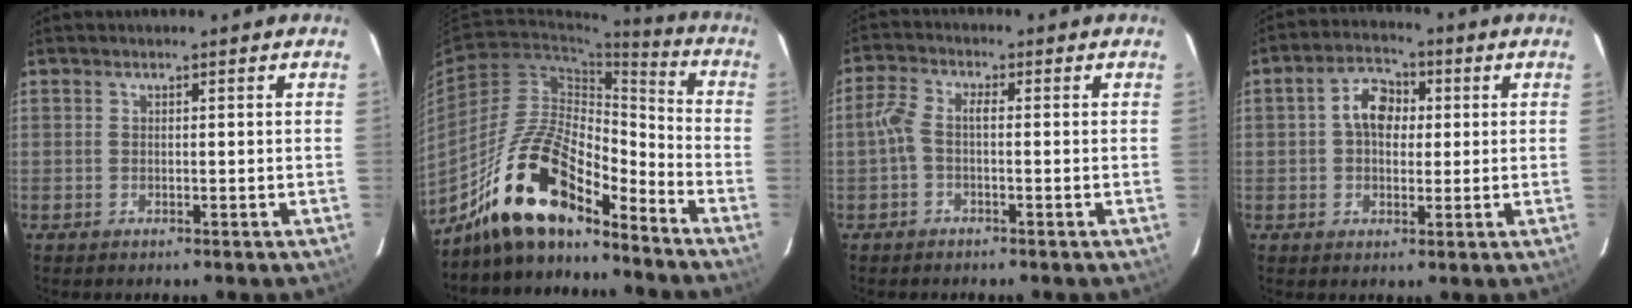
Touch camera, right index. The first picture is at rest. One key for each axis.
{"total": 17.3, "fx": -13.6, "fy": 5.3, "fz": 9.2, "tx": -0.178, "ty": 0.008, "tz": -0.254}
{"total": 3.6, "fx": -0.9, "fy": 1.5, "fz": 3.1, "tx": -0.072, "ty": 0.011, "tz": -0.022}
{"total": 7.0, "fx": 0.9, "fy": 5.0, "fz": 4.9, "tx": -0.086, "ty": 0.022, "tz": 0.016}